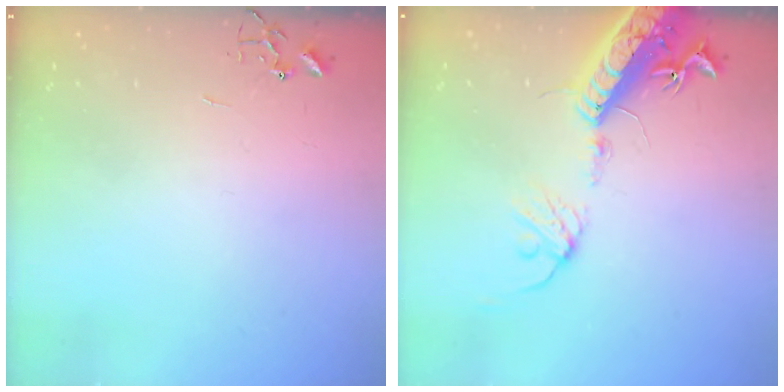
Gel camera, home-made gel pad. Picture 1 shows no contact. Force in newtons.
{"total": 17.9, "press": 17.4, "slide": 4.2}